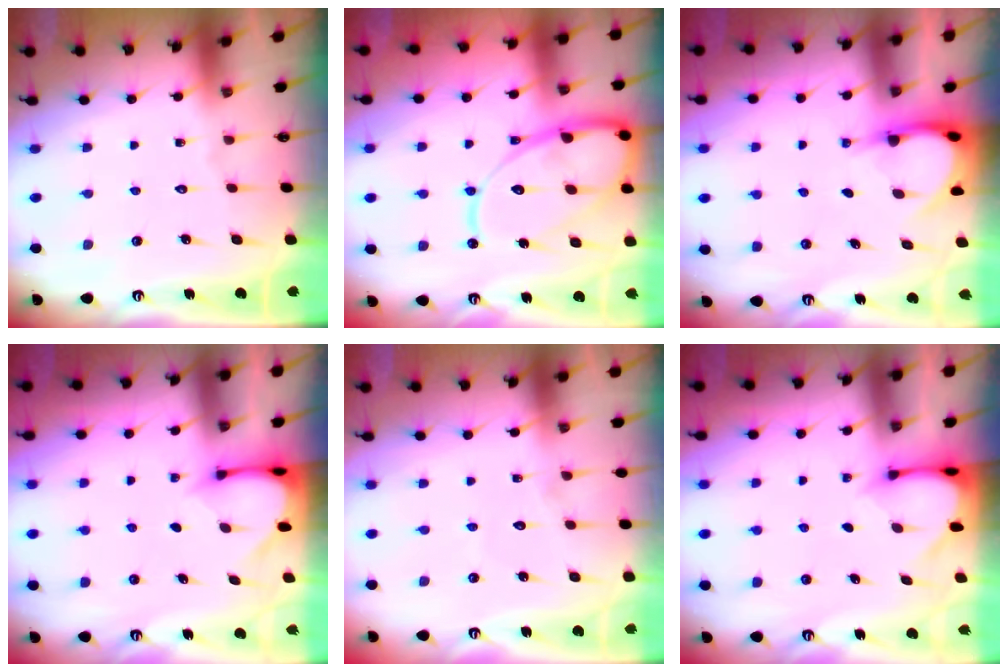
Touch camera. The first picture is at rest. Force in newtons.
{"total": 17.7, "press": 17.6, "slide": 1.8}
{"total": 3.9, "press": 3.9, "slide": 0.3}
{"total": 3.4, "press": 3.4, "slide": 0.3}
{"total": 2.7, "press": 2.7, "slide": 0.3}
{"total": 3.4, "press": 3.4, "slide": 0.3}